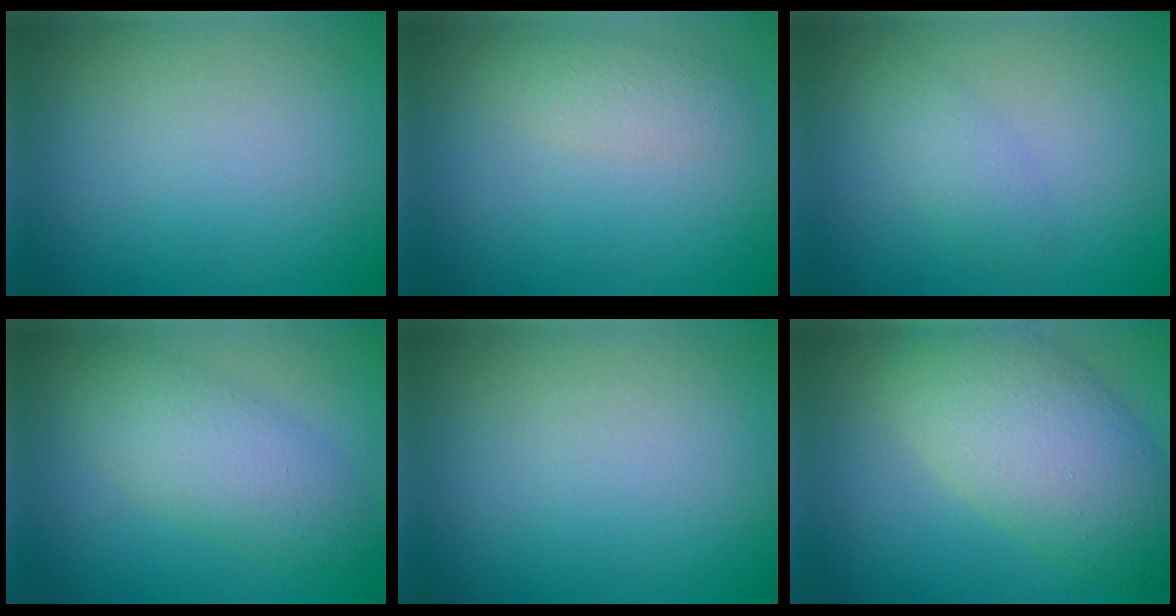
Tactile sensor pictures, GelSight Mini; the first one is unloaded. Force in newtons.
{"total": 1.9, "press": 1.9, "slide": 0.0}
{"total": 2.0, "press": 2.0, "slide": 0.2}
{"total": 5.1, "press": 5.1, "slide": 0.1}
{"total": 0.0}
{"total": 8.6, "press": 8.6, "slide": 0.5}